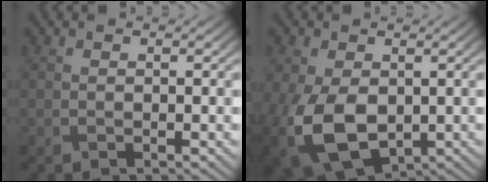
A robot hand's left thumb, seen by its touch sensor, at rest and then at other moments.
{"total": 11.0, "force": [-2.3, 7.2, 8.1], "torque": [-0.202, -0.030, -0.034]}